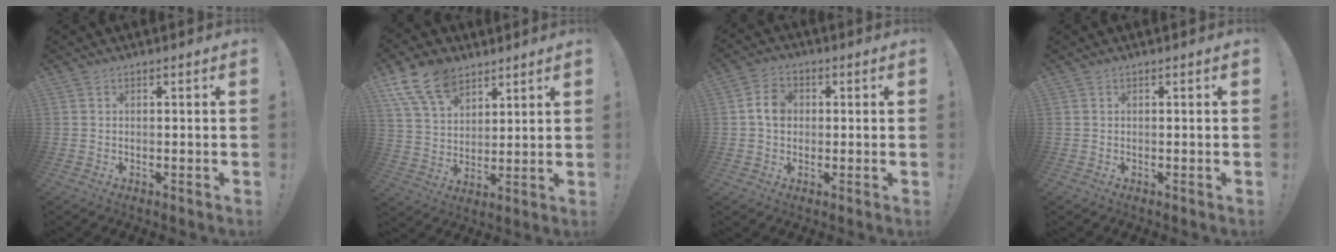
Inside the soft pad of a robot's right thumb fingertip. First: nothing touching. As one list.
[{"total": 13.8, "force": [8.9, 8.4, 6.4], "torque": [-0.115, -0.044, 0.169]}, {"total": 6.4, "force": [0.6, 5.0, 3.8], "torque": [-0.055, 0.009, 0.013]}, {"total": 0.0}]